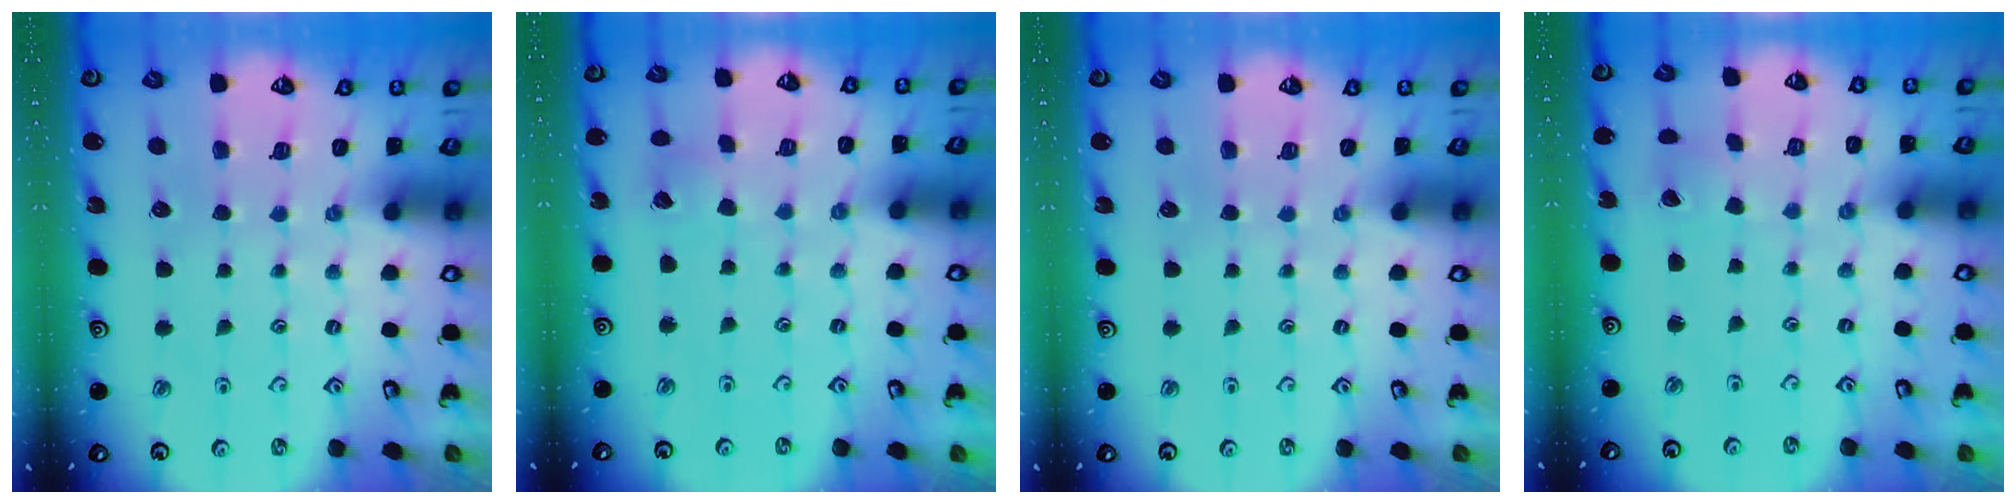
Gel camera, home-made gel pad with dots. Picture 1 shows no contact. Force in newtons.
{"total": 5.4, "press": 5.4, "slide": 0.4}
{"total": 0.0}
{"total": 1.1, "press": 1.1, "slide": 0.1}